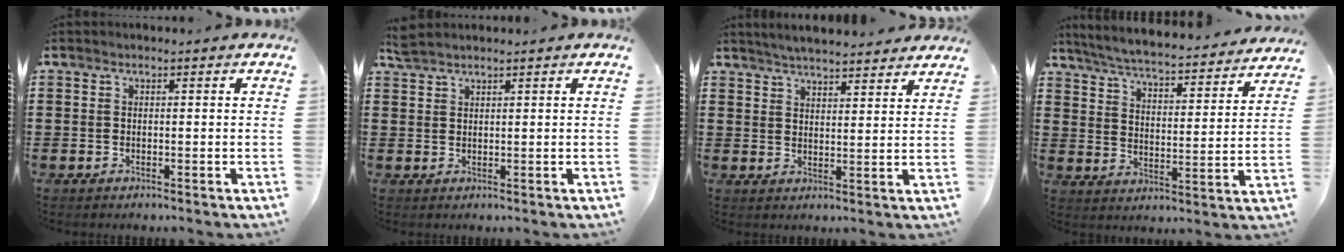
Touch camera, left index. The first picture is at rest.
{"total": 1.9, "force": [1.8, 0.2, 0.7], "torque": [-0.017, 0.001, 0.035]}
{"total": 4.2, "force": [4.1, -0.1, 0.7], "torque": [-0.026, -0.015, 0.075]}
{"total": 5.0, "force": [4.8, -0.4, 1.2], "torque": [-0.048, -0.041, 0.077]}